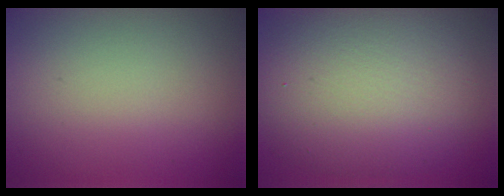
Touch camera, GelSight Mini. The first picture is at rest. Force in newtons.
{"total": 9.6, "press": 9.6, "slide": 0.4}